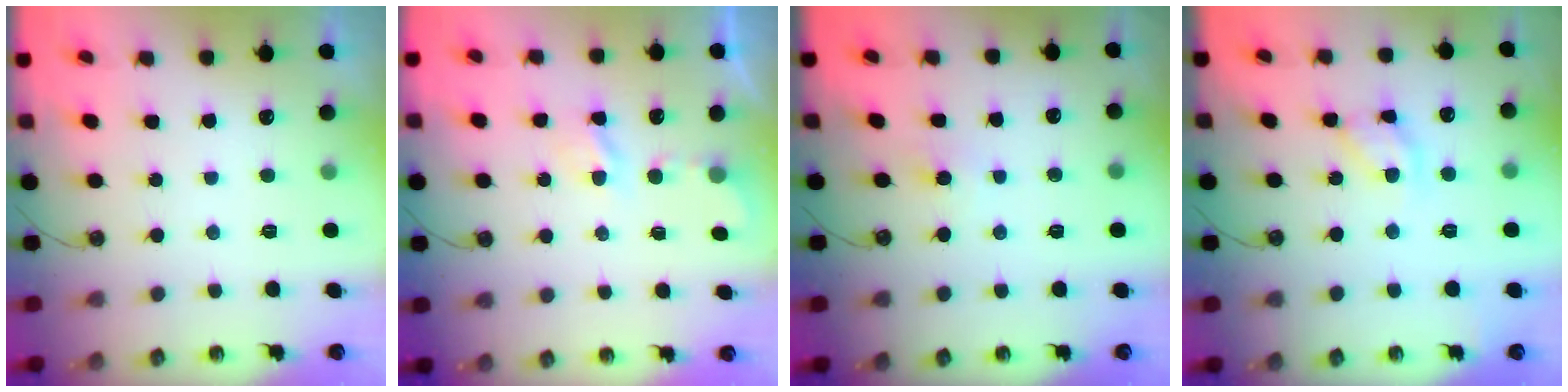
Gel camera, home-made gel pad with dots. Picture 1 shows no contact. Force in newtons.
{"total": 3.4, "press": 3.4, "slide": 0.5}
{"total": 5.2, "press": 5.1, "slide": 0.6}
{"total": 11.3, "press": 11.3, "slide": 1.2}